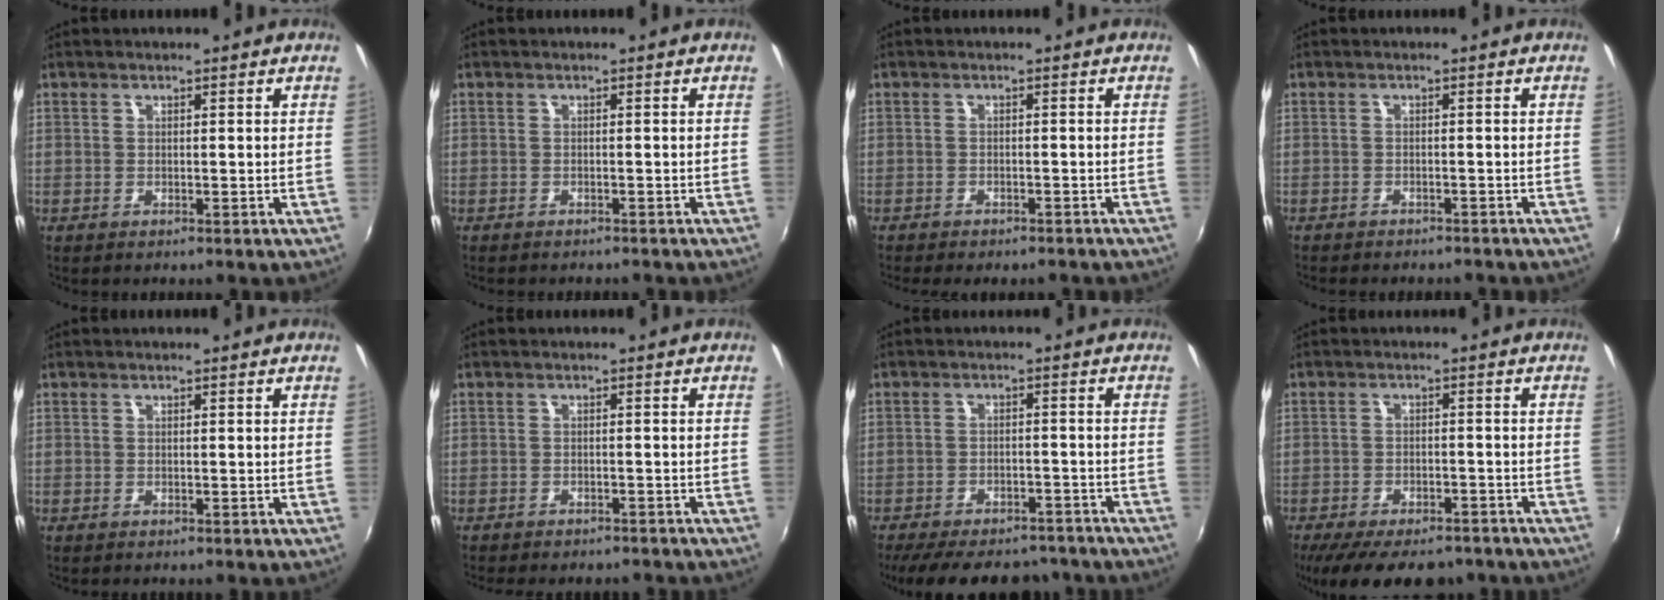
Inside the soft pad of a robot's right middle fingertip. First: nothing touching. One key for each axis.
{"total": 2.5, "fx": -2.3, "fy": 0.6, "fz": 0.8, "tx": -0.021, "ty": -0.009, "tz": -0.032}
{"total": 5.4, "fx": -4.7, "fy": 1.4, "fz": 2.2, "tx": -0.053, "ty": -0.016, "tz": -0.065}
{"total": 5.6, "fx": -5.1, "fy": 1.4, "fz": 2.0, "tx": -0.050, "ty": -0.012, "tz": -0.071}
{"total": 0.0}
{"total": 7.0, "fx": -6.2, "fy": 2.0, "fz": 2.6, "tx": -0.060, "ty": -0.014, "tz": -0.084}
{"total": 18.3, "fx": -15.3, "fy": 6.8, "fz": 7.4, "tx": -0.161, "ty": 0.002, "tz": -0.196}
{"total": 15.5, "fx": -12.1, "fy": 6.1, "fz": 7.5, "tx": -0.158, "ty": -0.019, "tz": -0.171}